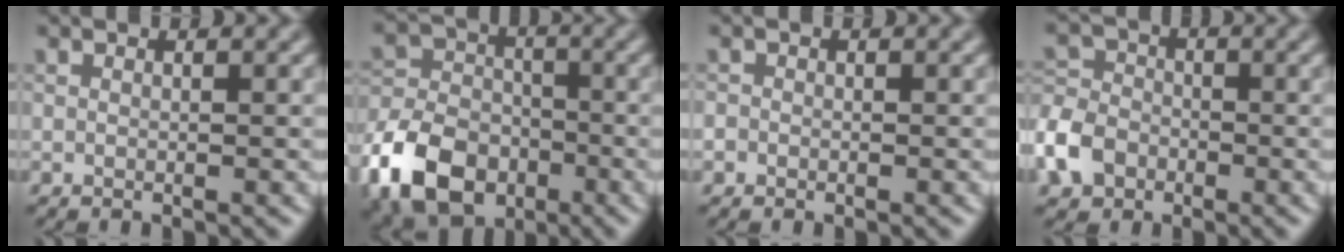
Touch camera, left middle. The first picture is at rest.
{"total": 10.2, "force": [-5.2, 7.0, 5.4], "torque": [-0.108, -0.018, -0.107]}
{"total": 0.7, "force": [-0.3, 0.6, 0.0], "torque": [0.003, -0.003, -0.005]}
{"total": 5.4, "force": [-2.8, 4.1, 2.3], "torque": [-0.060, -0.006, -0.069]}